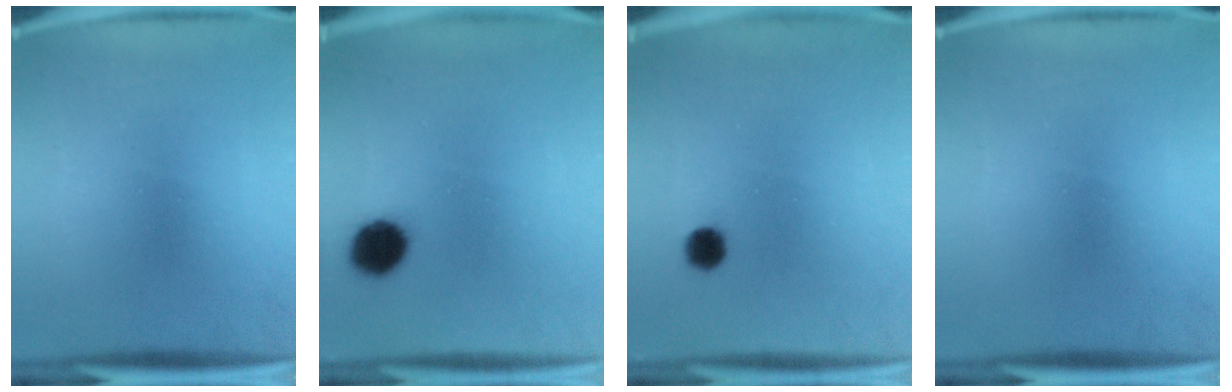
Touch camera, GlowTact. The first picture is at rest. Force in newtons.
{"total": 8.1}
{"total": 3.1}
{"total": 0.0}